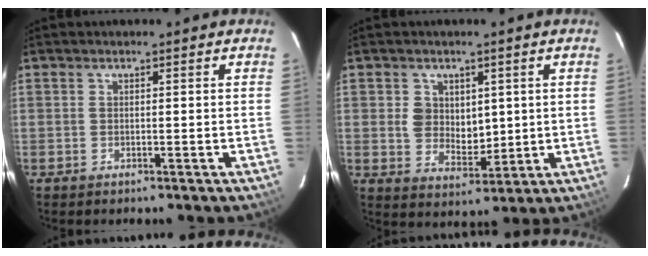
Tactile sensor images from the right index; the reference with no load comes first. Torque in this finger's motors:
{"motor_torque": [0.20, -0.06, 0.14, 0.06]}